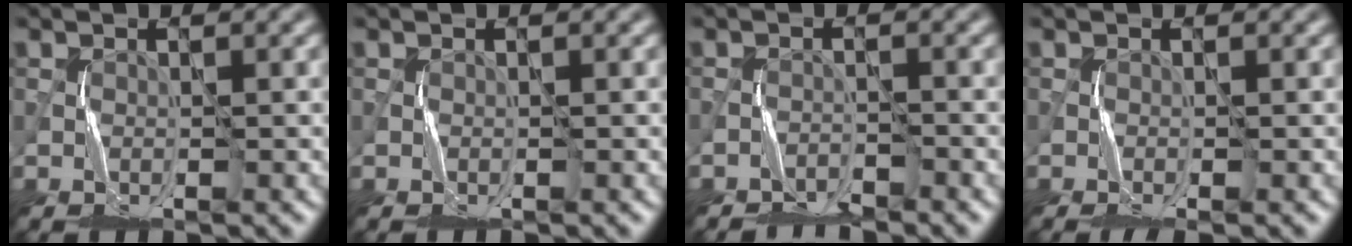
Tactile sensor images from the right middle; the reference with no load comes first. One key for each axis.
{"total": 0.0}
{"total": 1.6, "fx": -1.6, "fy": 0.1, "fz": 0.0, "tx": 0.004, "ty": 0.006, "tz": -0.032}
{"total": 1.4, "fx": -1.0, "fy": 0.1, "fz": 0.9, "tx": -0.016, "ty": -0.002, "tz": -0.019}